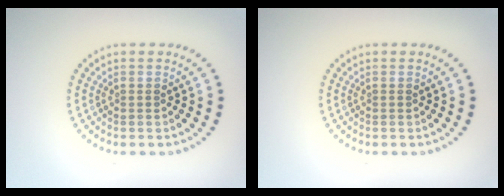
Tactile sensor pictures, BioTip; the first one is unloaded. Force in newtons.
{"total": 0.0}